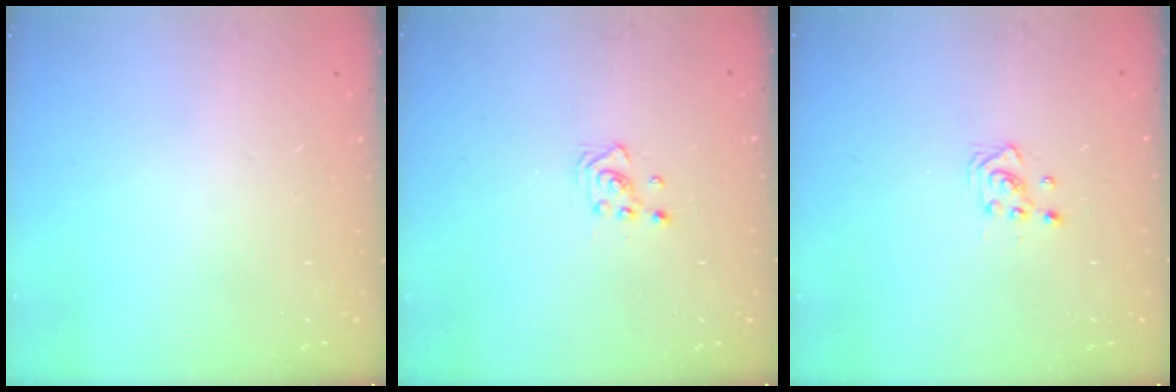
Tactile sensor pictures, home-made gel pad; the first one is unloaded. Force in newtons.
{"total": 2.8, "press": 2.8, "slide": 0.3}
{"total": 3.1, "press": 3.1, "slide": 0.3}